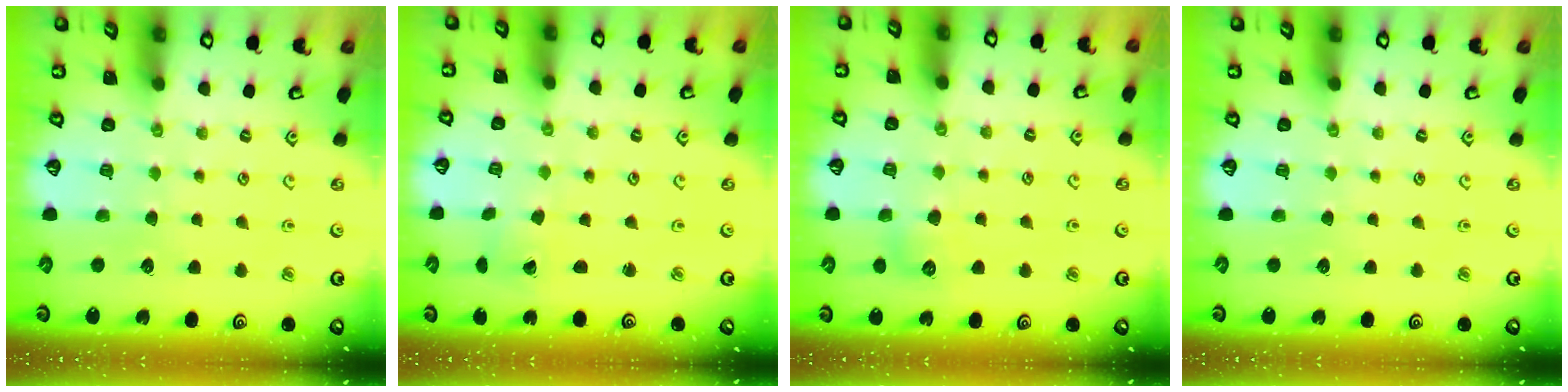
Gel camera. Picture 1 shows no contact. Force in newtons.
{"total": 1.9, "press": 1.9, "slide": 0.0}
{"total": 7.0, "press": 6.9, "slide": 1.0}
{"total": 0.0}